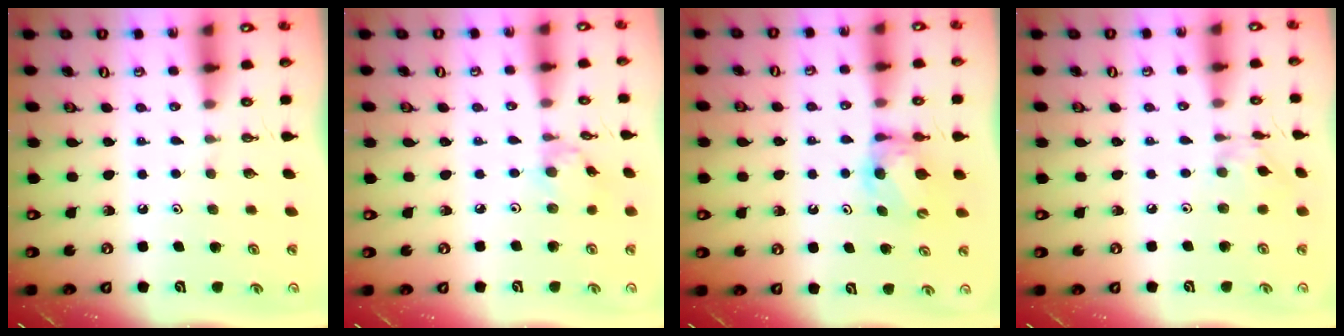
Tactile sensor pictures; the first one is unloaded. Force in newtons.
{"total": 1.8, "press": 1.7, "slide": 0.1}
{"total": 7.2, "press": 7.2, "slide": 0.3}
{"total": 2.4, "press": 2.4, "slide": 0.2}